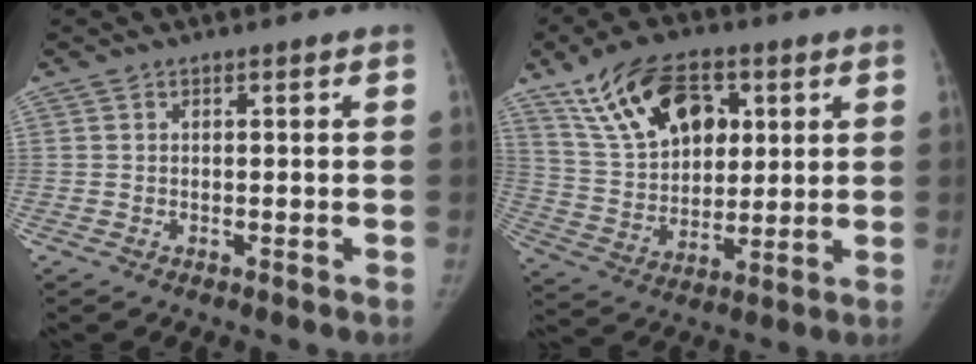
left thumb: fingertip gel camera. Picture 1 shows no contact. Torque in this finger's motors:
{"motor_torque": [1.46, 1.45, 1.43, -1.17, 0.12]}